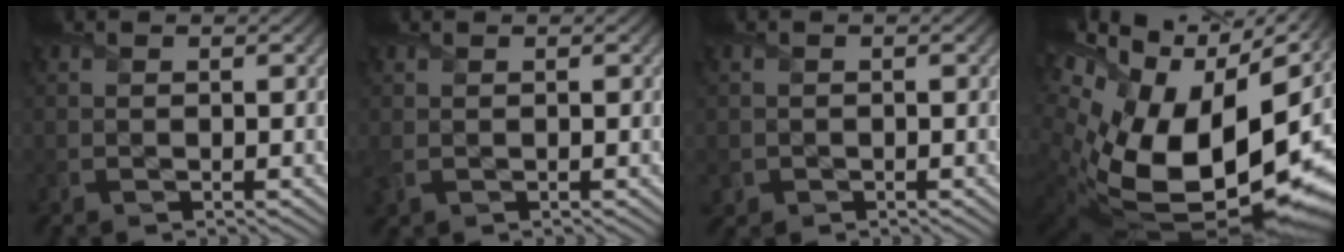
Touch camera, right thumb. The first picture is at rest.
{"total": 1.2, "force": [0.1, 0.8, 1.0], "torque": [-0.032, -0.002, 0.002]}
{"total": 1.1, "force": [-0.3, 1.1, 0.1], "torque": [0.003, -0.008, -0.010]}
{"total": 21.3, "force": [1.5, 12.5, 17.2], "torque": [-0.324, -0.048, 0.056]}